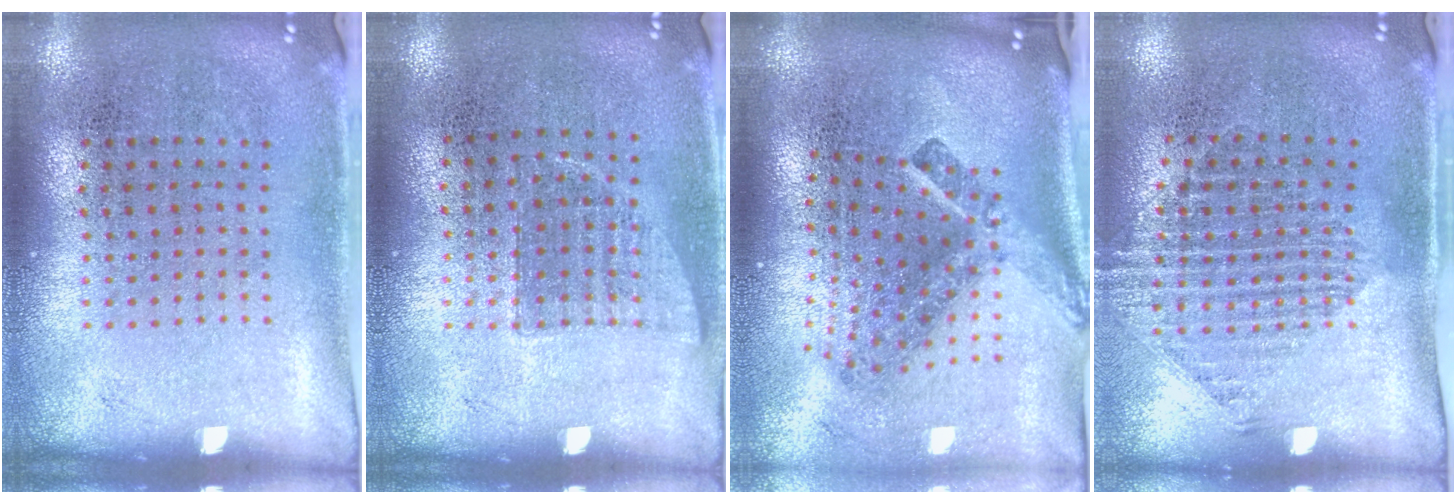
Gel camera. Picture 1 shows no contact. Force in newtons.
{"total": 0.7, "press": 0.7, "slide": 0.2}
{"total": 2.9, "press": 1.7, "slide": 2.3}
{"total": 1.5, "press": 1.2, "slide": 0.9}